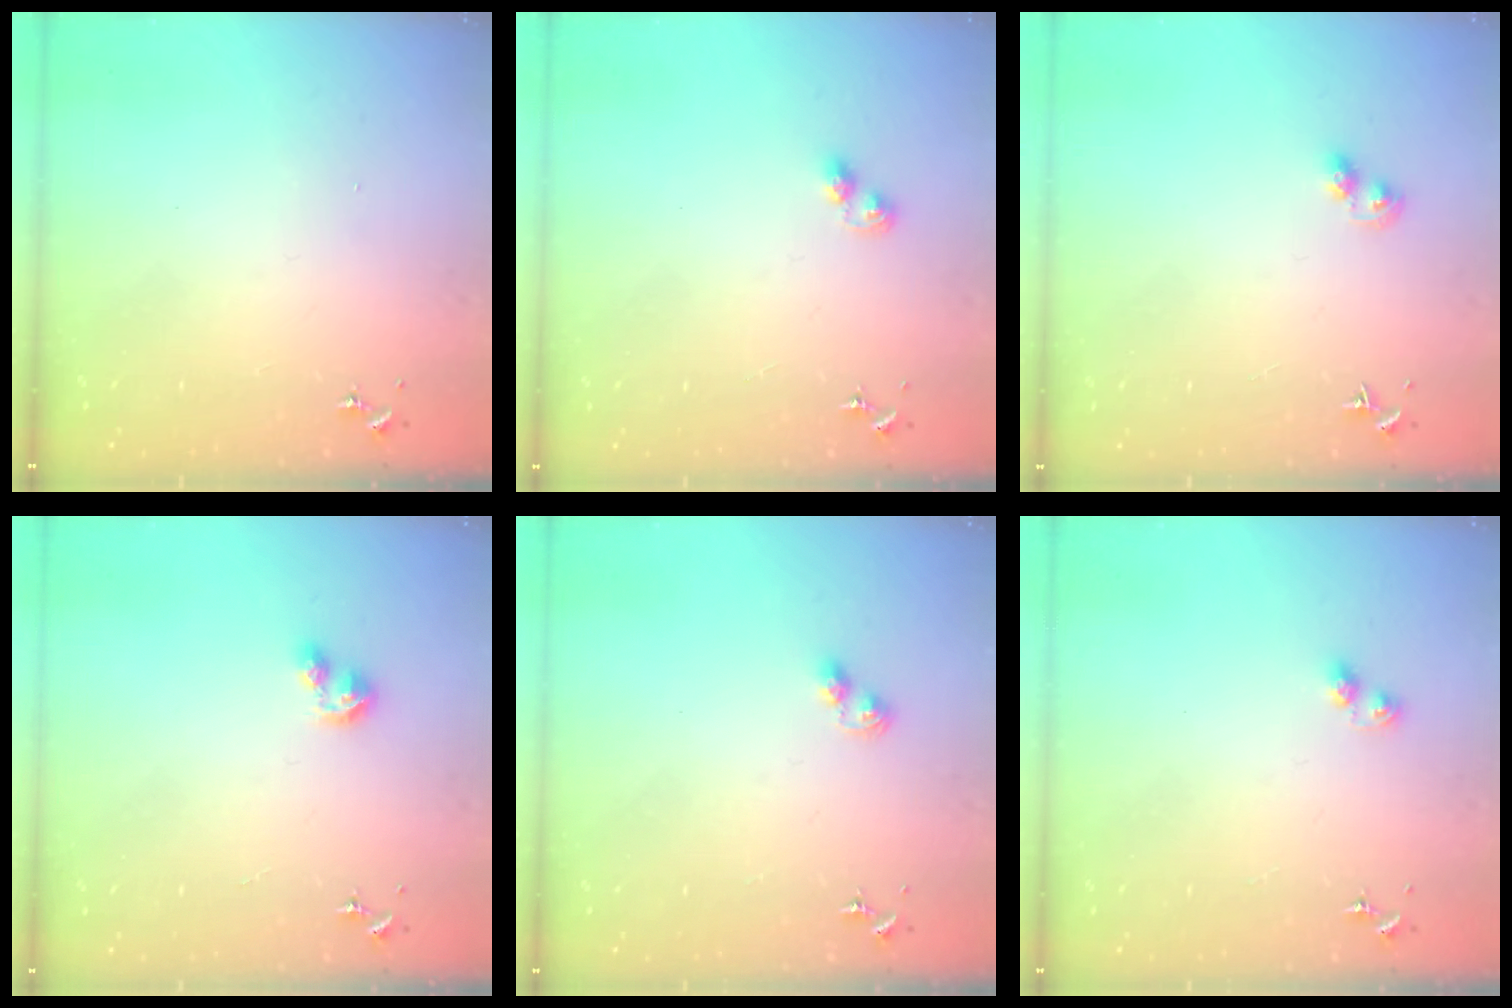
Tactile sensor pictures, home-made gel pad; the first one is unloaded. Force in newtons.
{"total": 3.7, "press": 3.7, "slide": 0.4}
{"total": 5.5, "press": 5.5, "slide": 0.2}
{"total": 4.5, "press": 4.4, "slide": 0.6}
{"total": 4.3, "press": 4.3, "slide": 0.5}
{"total": 4.3, "press": 4.3, "slide": 0.1}